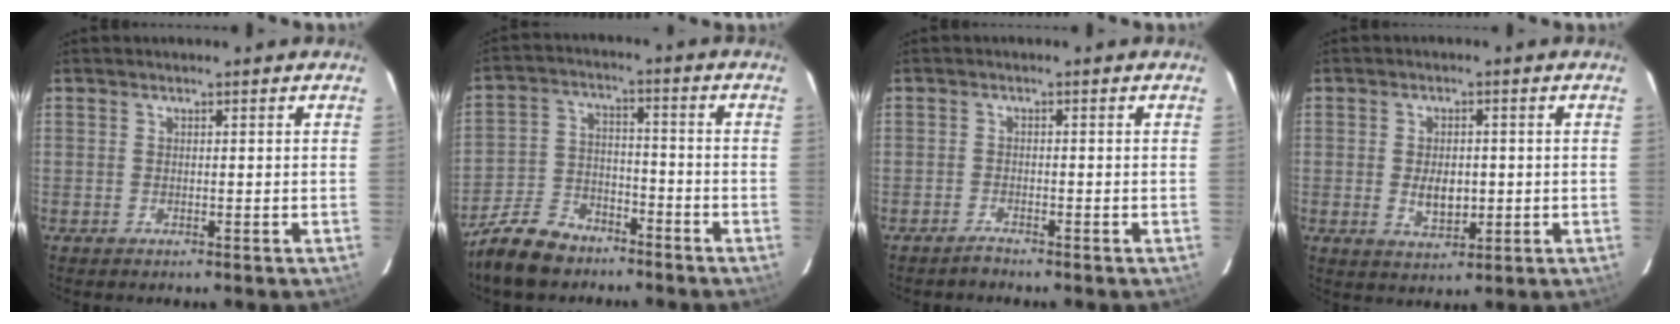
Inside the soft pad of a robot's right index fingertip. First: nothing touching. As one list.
[{"total": 11.9, "force": [-9.2, 5.8, 4.8], "torque": [-0.129, 0.007, -0.163]}, {"total": 1.4, "force": [-1.4, 0.0, 0.2], "torque": [-0.006, -0.001, -0.026]}, {"total": 5.3, "force": [-0.5, 3.2, 4.2], "torque": [-0.078, -0.002, -0.001]}]